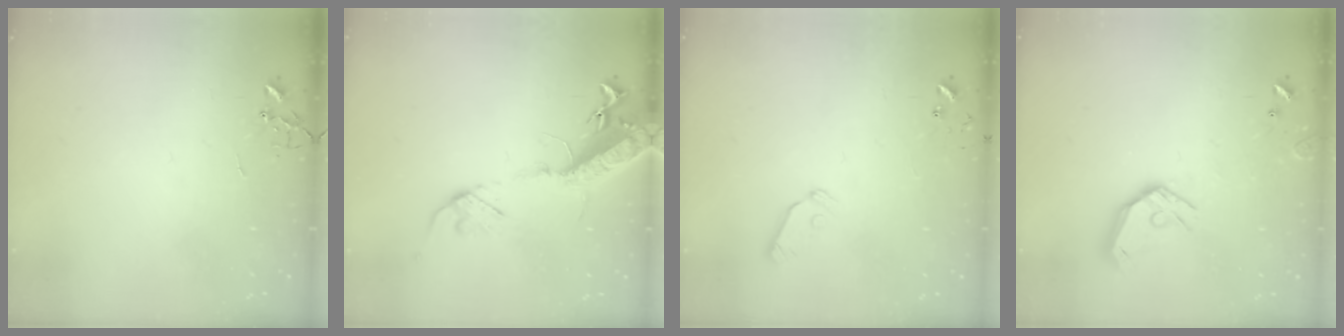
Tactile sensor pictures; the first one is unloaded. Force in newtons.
{"total": 17.1, "press": 16.6, "slide": 4.0}
{"total": 6.0, "press": 6.0, "slide": 0.7}
{"total": 13.0, "press": 12.9, "slide": 1.9}